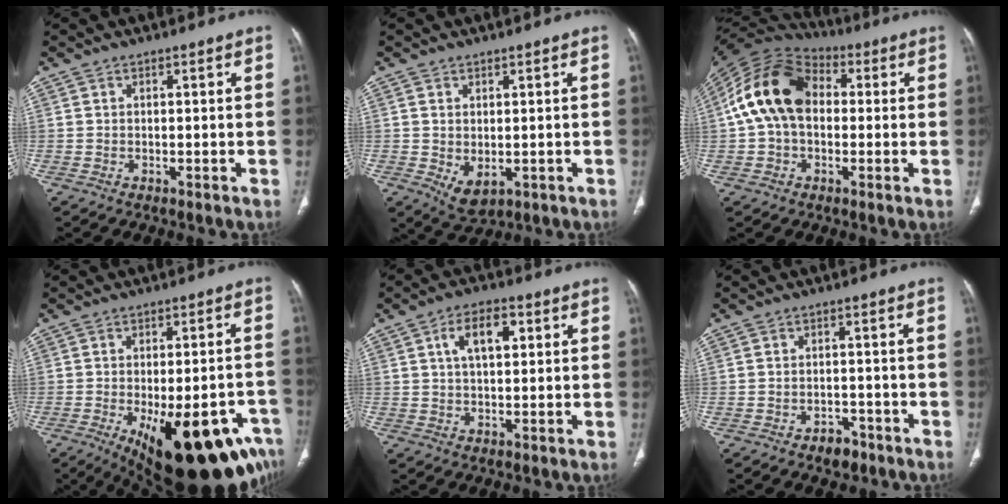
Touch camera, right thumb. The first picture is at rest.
{"total": 4.5, "force": [-0.7, 2.8, 3.4], "torque": [-0.056, -0.007, 0.007]}
{"total": 16.3, "force": [1.4, 11.4, 11.6], "torque": [-0.209, 0.038, 0.013]}
{"total": 23.6, "force": [-11.7, 9.2, 18.3], "torque": [-0.177, 0.024, -0.145]}
{"total": 7.4, "force": [2.3, 3.8, 5.9], "torque": [-0.093, 0.005, 0.038]}
{"total": 3.4, "force": [-2.3, 2.2, 1.4], "torque": [-0.015, 0.016, -0.027]}